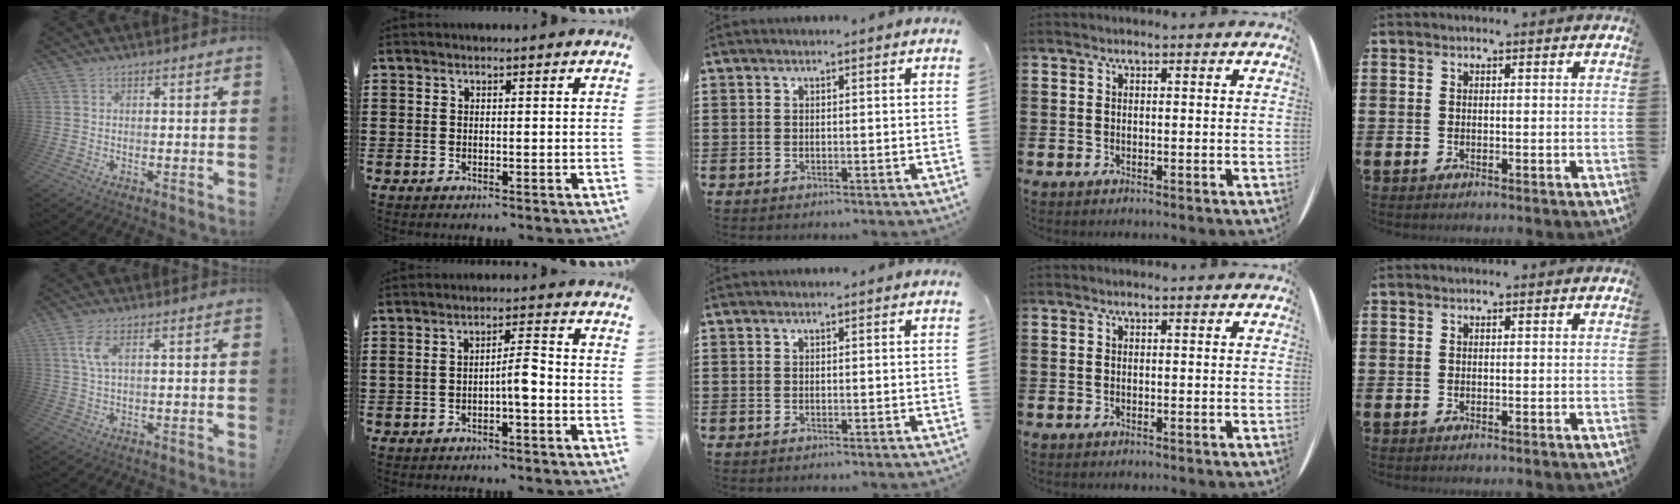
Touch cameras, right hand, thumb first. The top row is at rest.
{"thumb": {"total": 4.7, "force": [1.5, 1.4, 4.2], "torque": [-0.083, -0.005, 0.024]}, "index": {"total": 3.9, "force": [-1.4, 0.9, 3.5], "torque": [-0.064, 0.007, -0.030]}}